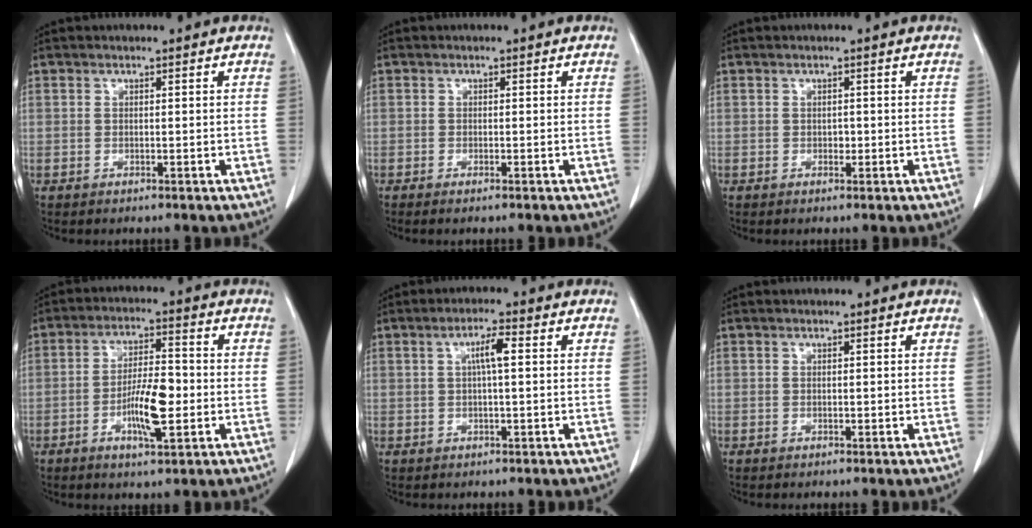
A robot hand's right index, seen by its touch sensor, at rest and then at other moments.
{"total": 0.8, "force": [-0.6, 0.0, 0.6], "torque": [-0.011, 0.000, -0.008]}
{"total": 0.8, "force": [-0.1, 0.6, 0.5], "torque": [-0.006, 0.003, -0.002]}
{"total": 8.4, "force": [-2.1, 2.0, 7.9], "torque": [-0.147, 0.003, -0.038]}
{"total": 3.6, "force": [0.8, 0.4, 3.5], "torque": [-0.062, 0.008, 0.011]}
{"total": 0.0}